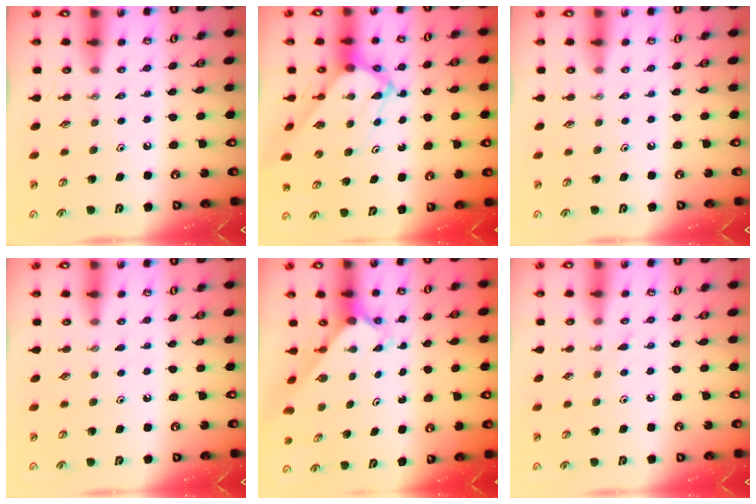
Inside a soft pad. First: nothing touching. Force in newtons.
{"total": 9.0, "press": 8.9, "slide": 0.9}
{"total": 0.0}
{"total": 2.3, "press": 2.3, "slide": 0.2}
{"total": 2.6, "press": 2.6, "slide": 0.3}
{"total": 3.9, "press": 3.8, "slide": 0.5}